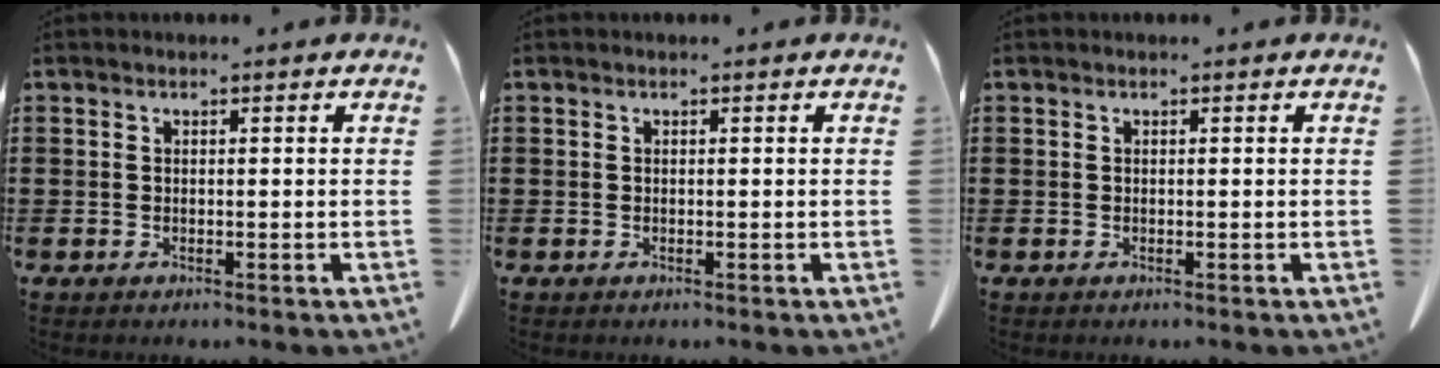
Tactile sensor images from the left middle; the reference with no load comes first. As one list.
[{"total": 0.0}, {"total": 0.0}]